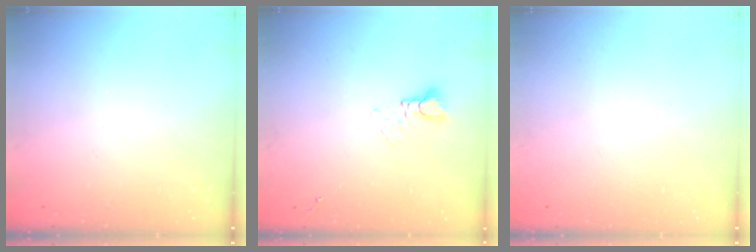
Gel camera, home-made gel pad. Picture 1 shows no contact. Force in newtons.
{"total": 2.6, "press": 2.6, "slide": 0.1}
{"total": 0.0}